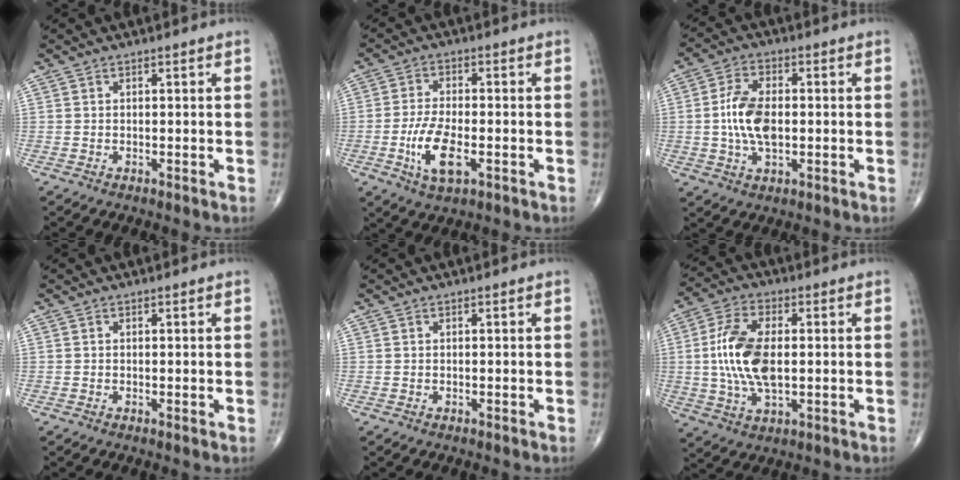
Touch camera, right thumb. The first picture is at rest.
{"total": 8.5, "force": [-2.6, 3.6, 7.3], "torque": [-0.144, 0.004, -0.046]}
{"total": 9.2, "force": [-0.3, 5.0, 7.8], "torque": [-0.151, 0.005, -0.007]}
{"total": 0.0}
{"total": 0.0}
{"total": 13.0, "force": [0.4, 6.6, 11.2], "torque": [-0.232, 0.004, 0.008]}